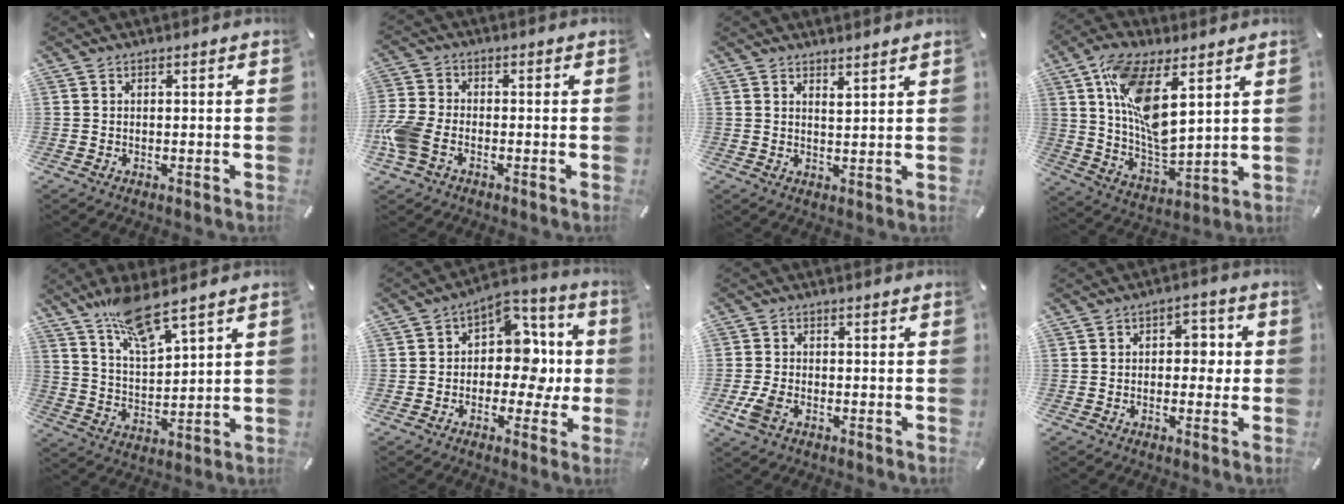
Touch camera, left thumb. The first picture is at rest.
{"total": 6.8, "force": [-2.5, 4.3, 4.6], "torque": [-0.116, 0.003, -0.051]}
{"total": 2.4, "force": [2.4, -0.2, 0.1], "torque": [-0.005, -0.014, 0.045]}
{"total": 15.6, "force": [7.1, 6.7, 12.2], "torque": [-0.249, -0.025, 0.128]}
{"total": 11.7, "force": [9.3, 2.4, 6.8], "torque": [-0.140, -0.040, 0.166]}
{"total": 11.4, "force": [-0.3, 8.8, 7.3], "torque": [-0.095, -0.007, -0.006]}
{"total": 4.1, "force": [-1.6, 2.8, 2.5], "torque": [-0.069, 0.000, -0.035]}
{"total": 4.8, "force": [-0.4, 3.3, 3.5], "torque": [-0.036, 0.001, -0.018]}